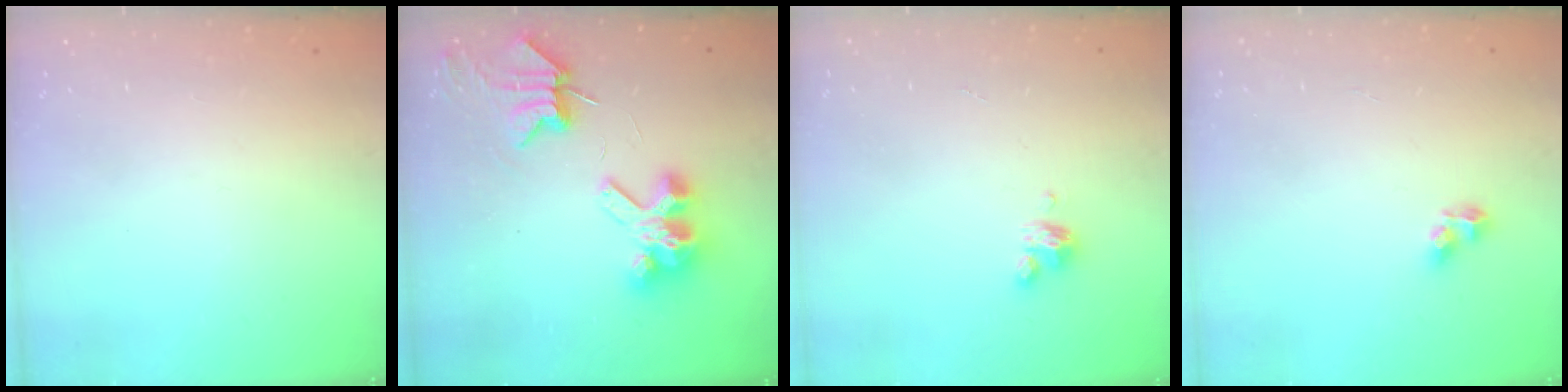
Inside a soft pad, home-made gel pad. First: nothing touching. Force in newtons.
{"total": 8.0, "press": 8.0, "slide": 1.1}
{"total": 4.1, "press": 4.1, "slide": 0.3}
{"total": 5.2, "press": 5.2, "slide": 0.4}